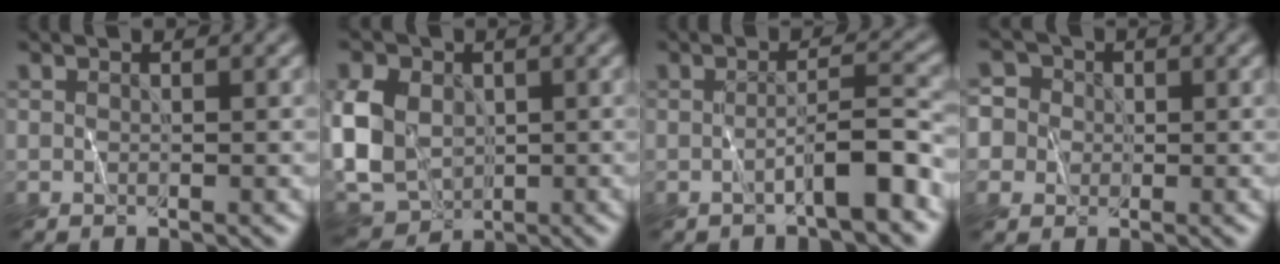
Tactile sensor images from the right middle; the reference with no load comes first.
{"total": 8.0, "force": [0.2, 6.0, 5.3], "torque": [-0.118, 0.002, -0.010]}
{"total": 3.5, "force": [-1.6, 0.5, 3.1], "torque": [-0.049, 0.013, -0.032]}
{"total": 5.8, "force": [0.8, 5.4, 2.0], "torque": [-0.041, 0.044, -0.010]}